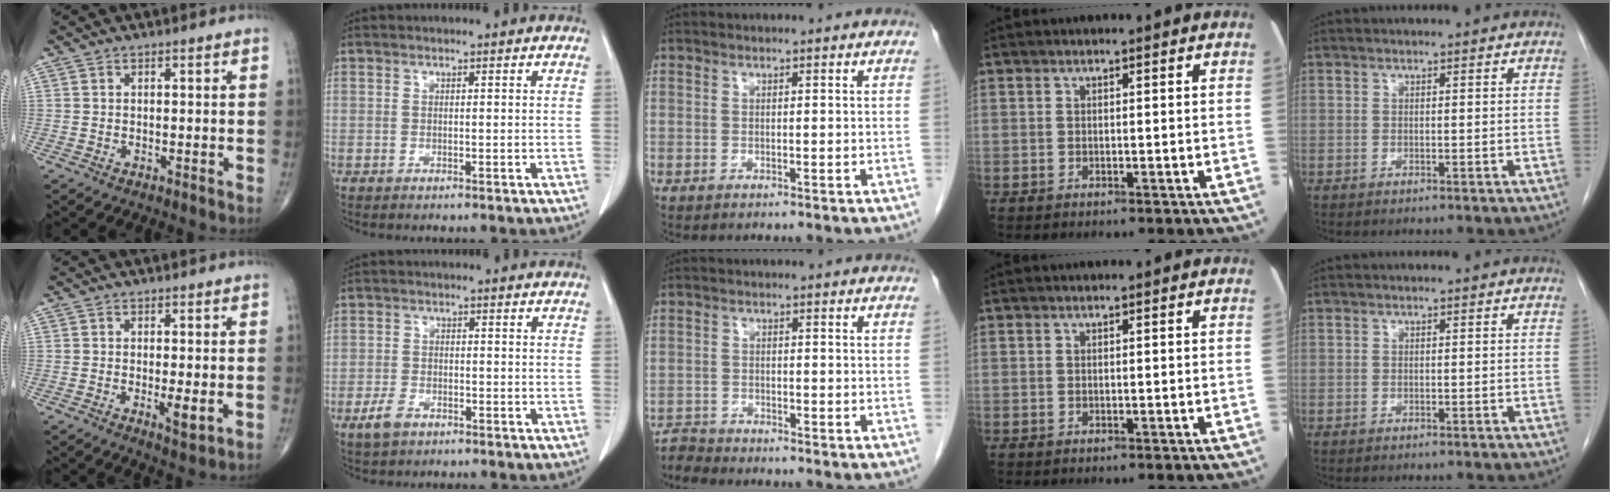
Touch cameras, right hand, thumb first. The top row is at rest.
{"thumb": {"total": 3.5, "force": [-0.6, 0.9, 3.3], "torque": [-0.053, -0.010, -0.010]}, "index": {"total": 3.4, "force": [-2.0, 1.9, 1.9], "torque": [-0.045, 0.000, -0.031]}, "middle": {"total": 2.4, "force": [-2.3, -0.2, -0.6], "torque": [0.017, -0.014, -0.043]}}